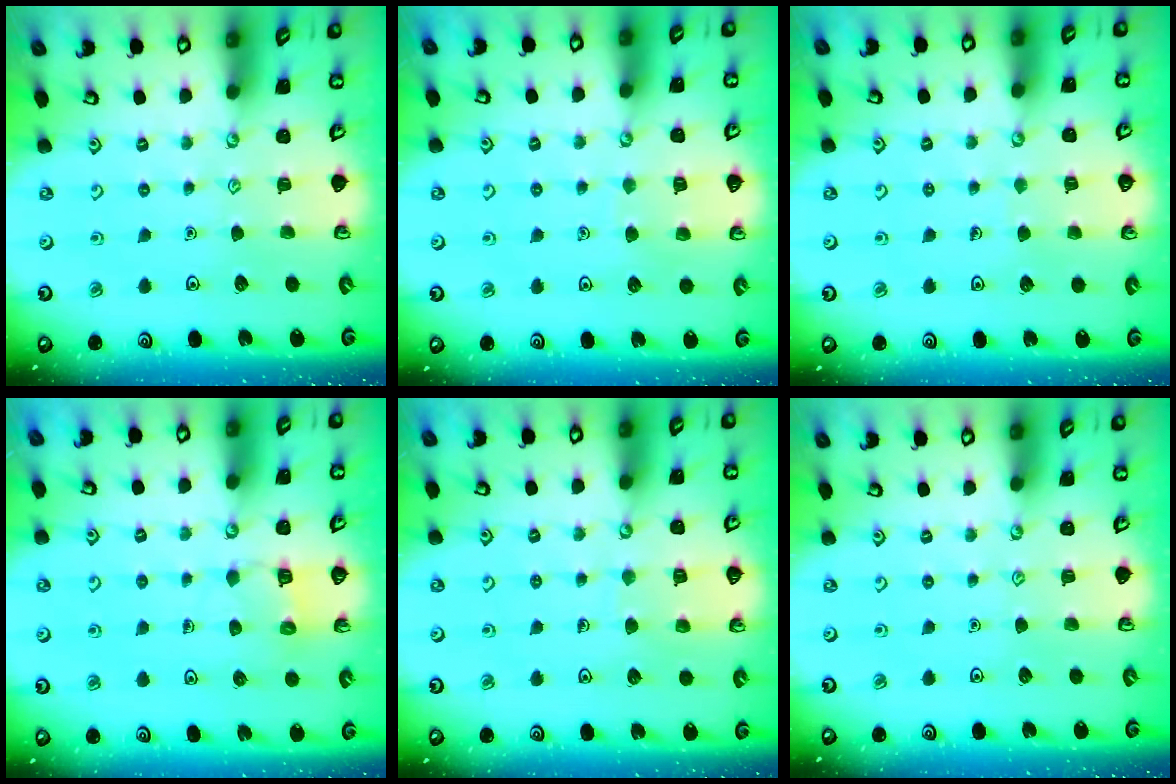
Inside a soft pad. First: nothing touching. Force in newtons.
{"total": 4.7, "press": 4.7, "slide": 0.4}
{"total": 2.6, "press": 2.6, "slide": 0.2}
{"total": 5.5, "press": 5.5, "slide": 0.5}
{"total": 4.9, "press": 4.9, "slide": 0.3}
{"total": 0.0}